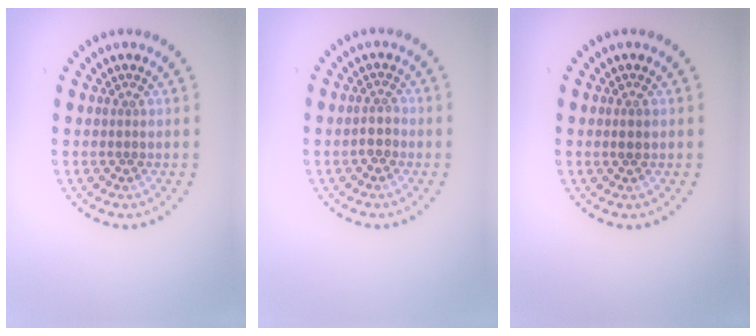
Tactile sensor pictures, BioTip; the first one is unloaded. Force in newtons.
{"total": 1.4, "press": 1.2, "slide": 0.7}
{"total": 0.9, "press": 0.8, "slide": 0.3}